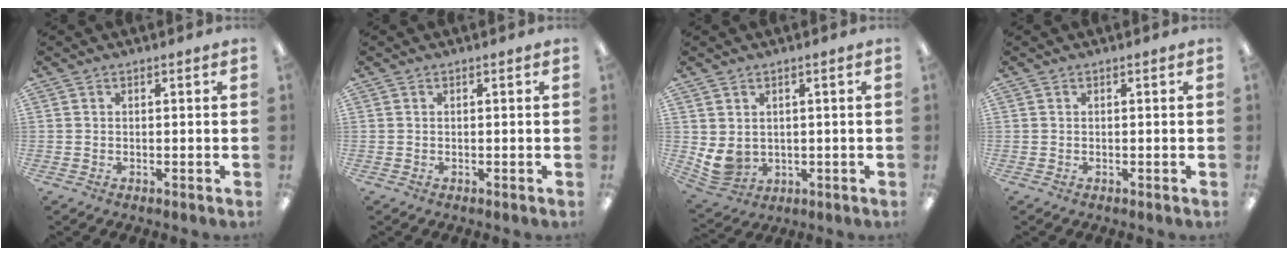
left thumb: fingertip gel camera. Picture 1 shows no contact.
{"total": 0.0}
{"total": 5.7, "force": [0.9, 4.8, 2.9], "torque": [-0.075, -0.010, 0.019]}
{"total": 0.0}